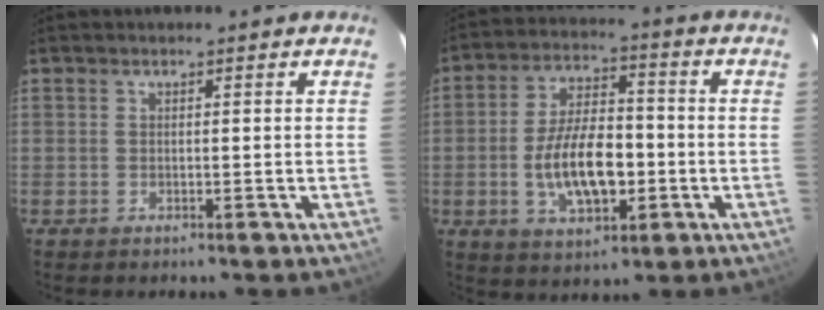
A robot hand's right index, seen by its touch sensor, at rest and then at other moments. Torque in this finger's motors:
{"motor_torque": [1.22, -0.92, 0.54, 0.20]}